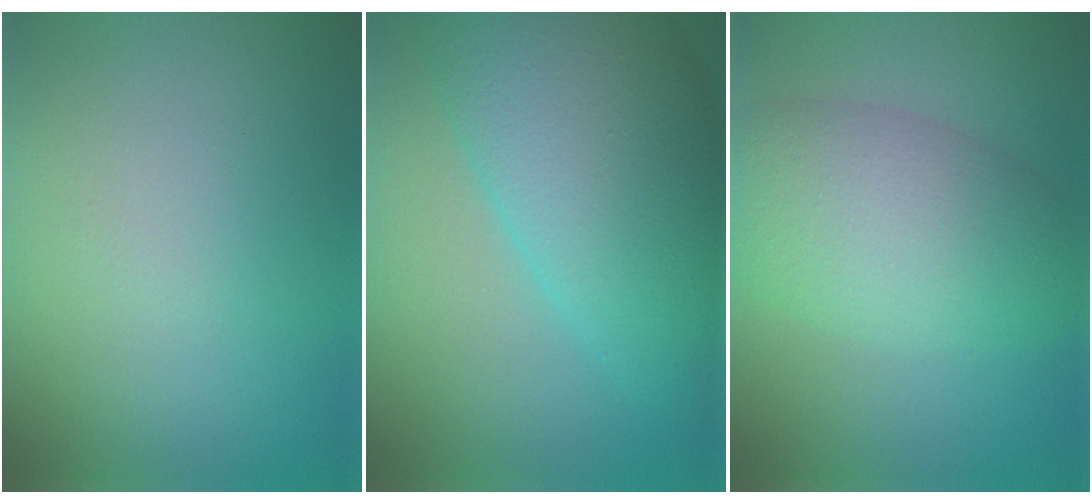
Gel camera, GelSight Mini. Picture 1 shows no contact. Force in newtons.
{"total": 12.2, "press": 12.2, "slide": 0.5}
{"total": 7.0, "press": 7.0, "slide": 0.2}